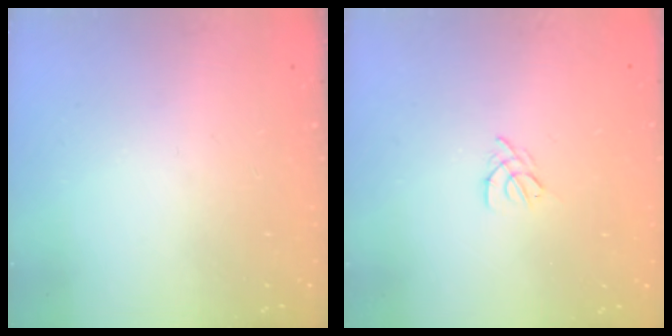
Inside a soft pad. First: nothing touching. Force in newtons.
{"total": 2.5, "press": 2.4, "slide": 0.6}